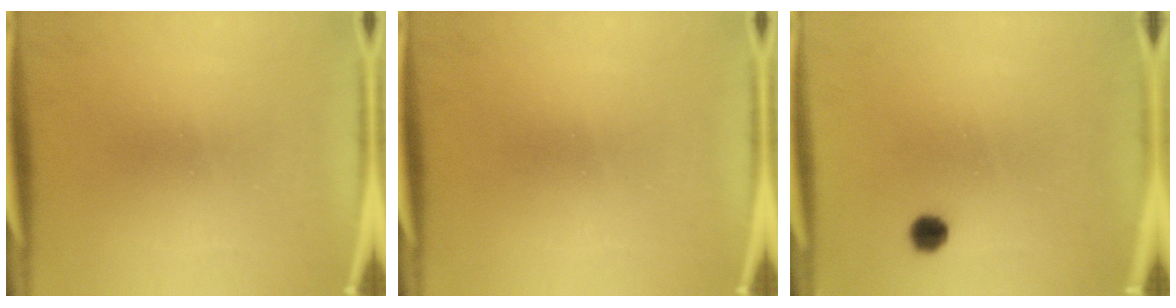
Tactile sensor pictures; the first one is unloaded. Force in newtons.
{"total": 0.0}
{"total": 2.6}